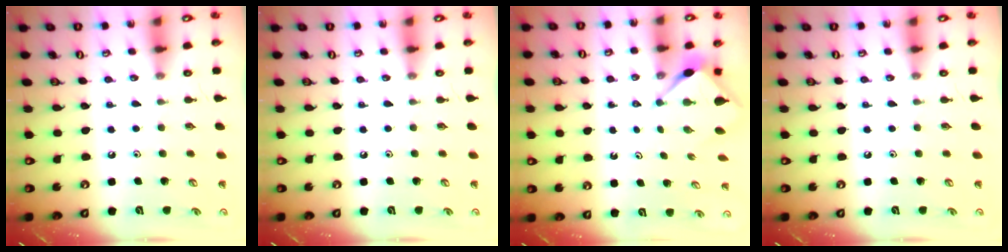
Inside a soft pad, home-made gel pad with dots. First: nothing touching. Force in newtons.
{"total": 0.0}
{"total": 2.9, "press": 2.9, "slide": 0.3}
{"total": 0.0}